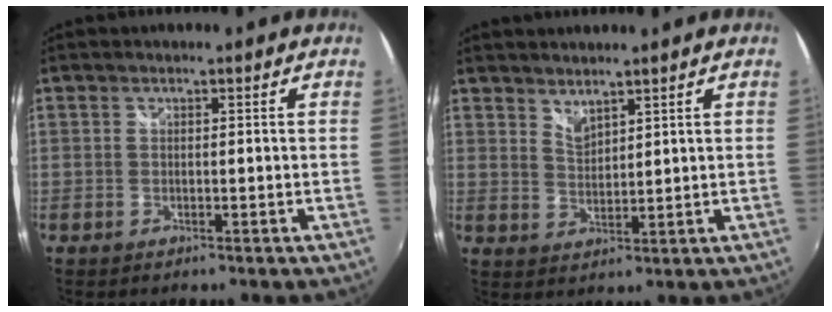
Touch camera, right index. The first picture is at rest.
{"total": 3.2, "force": [2.9, 0.7, 1.1], "torque": [-0.016, -0.004, 0.052]}